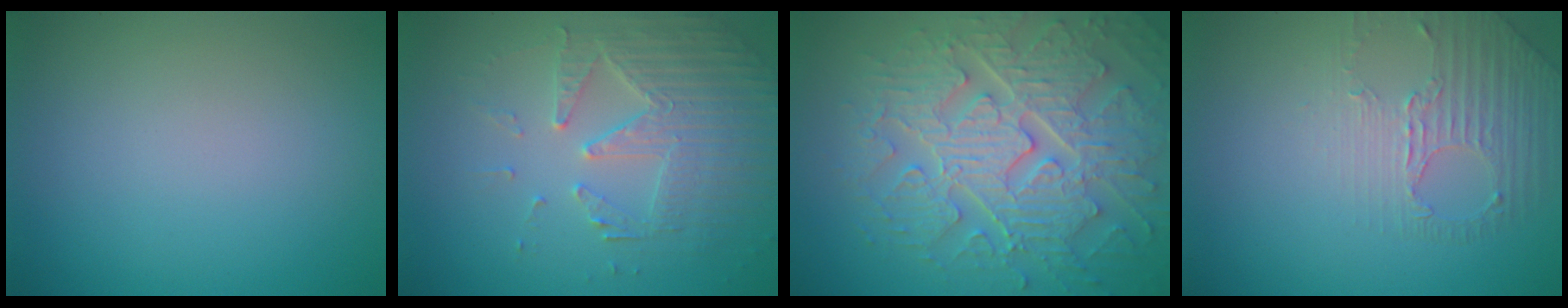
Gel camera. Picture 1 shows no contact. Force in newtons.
{"total": 4.2, "press": 3.9, "slide": 1.6}
{"total": 9.1, "press": 6.6, "slide": 6.2}
{"total": 1.8, "press": 1.5, "slide": 1.0}